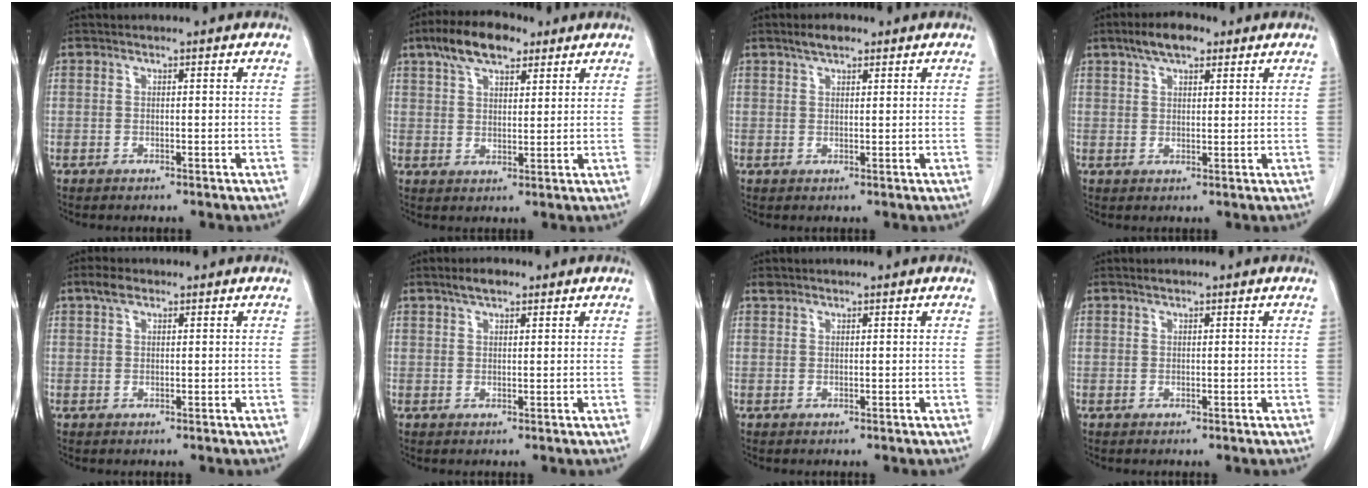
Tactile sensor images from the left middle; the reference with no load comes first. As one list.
[{"total": 8.9, "force": [5.9, 3.6, 5.7], "torque": [-0.107, 0.021, 0.104]}, {"total": 2.8, "force": [2.1, 1.0, 1.6], "torque": [-0.034, 0.006, 0.036]}, {"total": 5.9, "force": [3.9, 2.2, 3.8], "torque": [-0.071, 0.015, 0.068]}, {"total": 2.2, "force": [1.5, 1.0, 1.3], "torque": [-0.030, 0.011, 0.028]}, {"total": 3.0, "force": [2.2, 1.0, 1.8], "torque": [-0.036, 0.007, 0.037]}, {"total": 0.8, "force": [0.8, 0.3, 0.1], "torque": [-0.008, 0.005, 0.016]}, {"total": 0.6, "force": [0.5, 0.1, 0.3], "torque": [-0.013, 0.002, 0.012]}]